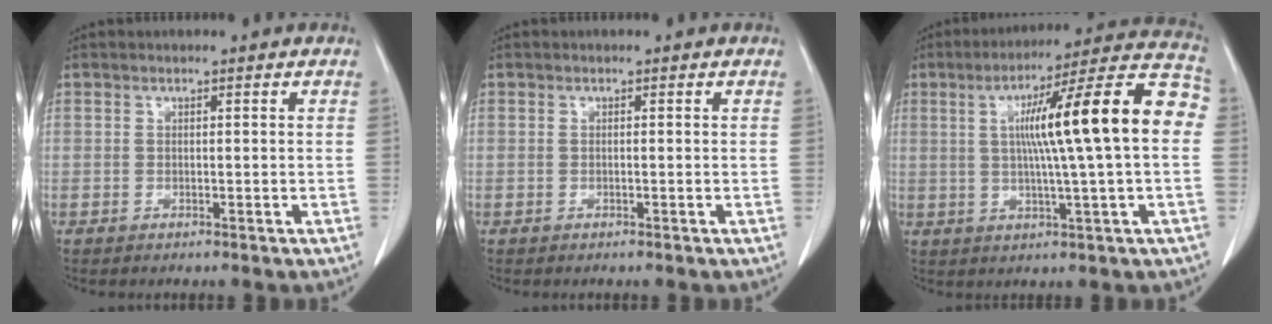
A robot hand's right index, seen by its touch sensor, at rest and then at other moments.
{"total": 0.0}
{"total": 18.1, "force": [2.0, 0.5, 18.0], "torque": [-0.259, 0.031, 0.020]}